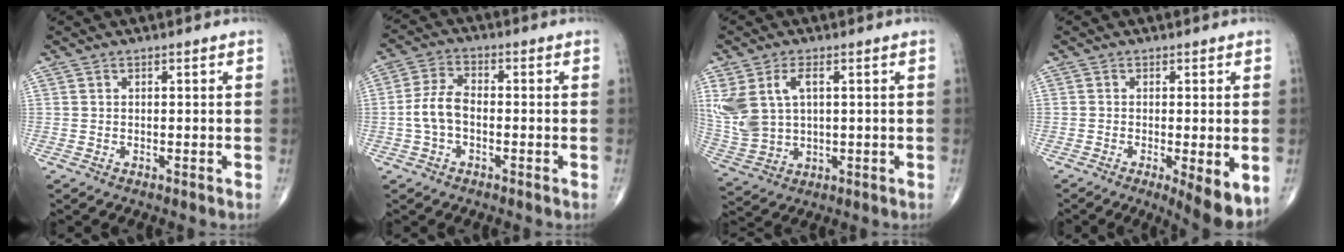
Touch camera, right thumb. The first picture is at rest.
{"total": 6.1, "force": [-1.2, 3.6, 4.9], "torque": [-0.102, 0.022, -0.028]}
{"total": 10.7, "force": [2.8, 6.5, 8.0], "torque": [-0.182, 0.002, 0.070]}
{"total": 7.2, "force": [-2.3, 1.7, 6.7], "torque": [-0.094, -0.021, -0.035]}